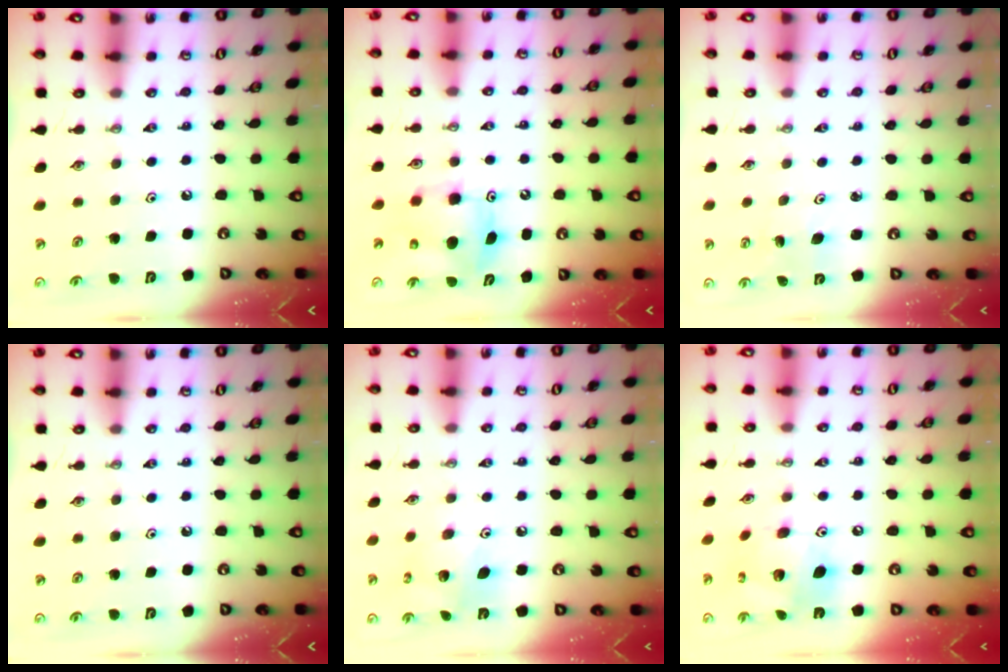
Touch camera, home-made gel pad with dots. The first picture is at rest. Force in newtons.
{"total": 7.9, "press": 7.8, "slide": 0.3}
{"total": 3.3, "press": 3.3, "slide": 0.3}
{"total": 0.0}
{"total": 9.1, "press": 9.1, "slide": 0.6}
{"total": 15.1, "press": 15.0, "slide": 1.3}